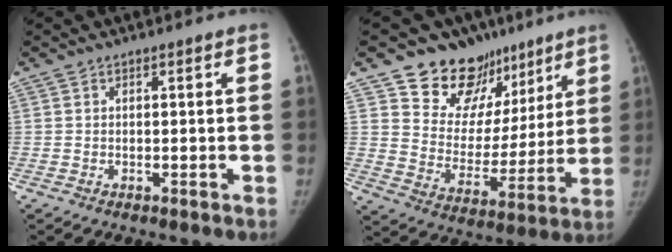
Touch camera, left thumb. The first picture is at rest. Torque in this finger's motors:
{"motor_torque": [0.03, 0.14, 0.36, -0.16, 0.00]}